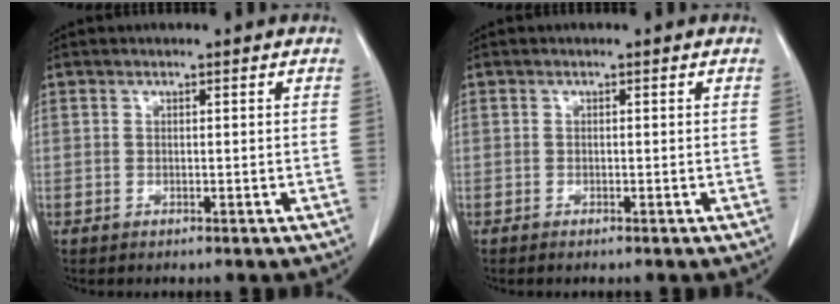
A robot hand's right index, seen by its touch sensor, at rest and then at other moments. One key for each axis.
{"total": 0.6, "fx": -0.6, "fy": 0.1, "fz": 0.3, "tx": -0.011, "ty": -0.002, "tz": -0.007}